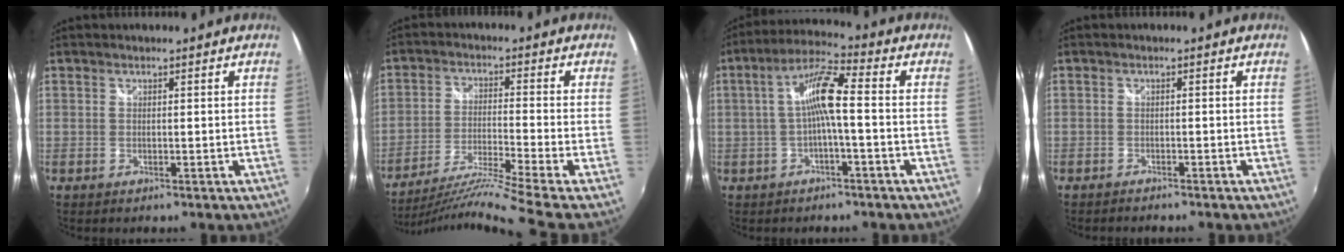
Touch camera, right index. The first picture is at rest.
{"total": 14.9, "force": [-12.8, -4.4, 6.4], "torque": [-0.134, -0.037, -0.216]}
{"total": 7.7, "force": [-0.9, 0.7, 7.7], "torque": [-0.160, 0.019, -0.015]}
{"total": 2.1, "force": [-2.1, 0.2, 0.5], "torque": [-0.023, -0.009, -0.036]}